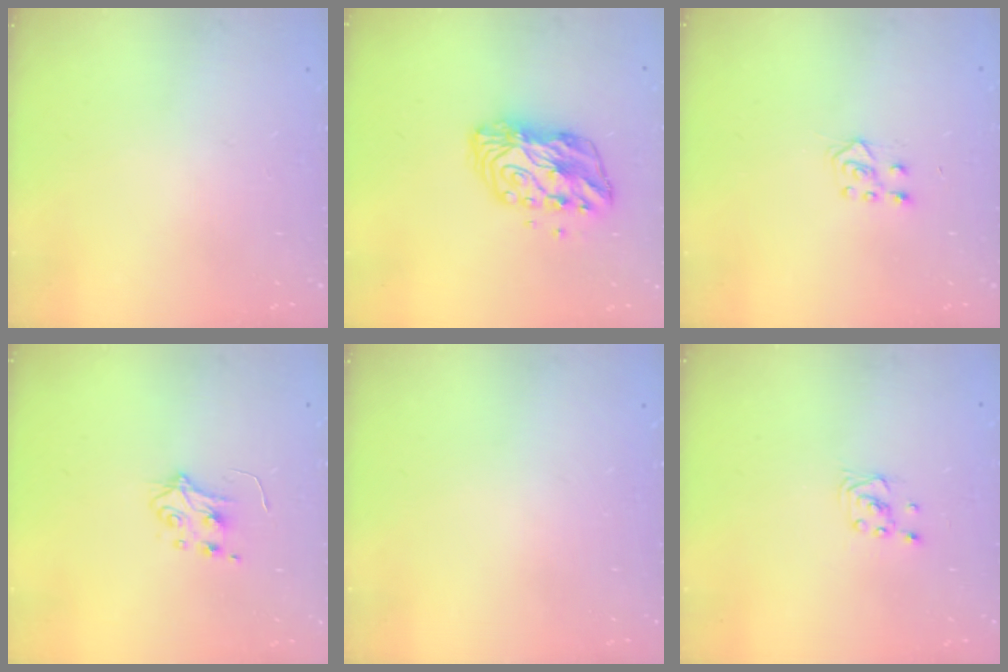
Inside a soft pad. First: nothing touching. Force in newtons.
{"total": 11.2, "press": 11.2, "slide": 0.9}
{"total": 6.1, "press": 6.1, "slide": 0.5}
{"total": 4.9, "press": 4.8, "slide": 0.5}
{"total": 0.0}
{"total": 2.0, "press": 2.0, "slide": 0.1}